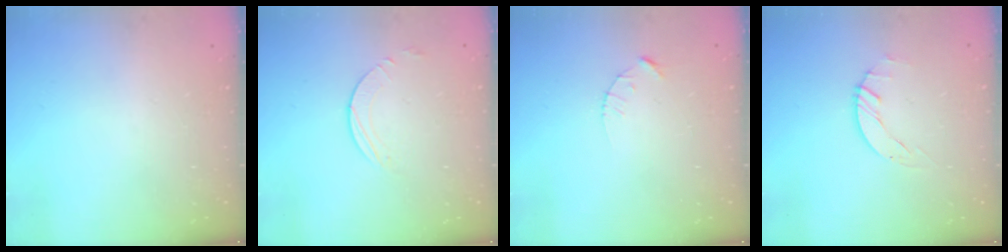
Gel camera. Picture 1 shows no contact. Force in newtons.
{"total": 4.8, "press": 4.8, "slide": 0.5}
{"total": 2.1, "press": 2.1, "slide": 0.3}
{"total": 1.5, "press": 1.4, "slide": 0.3}